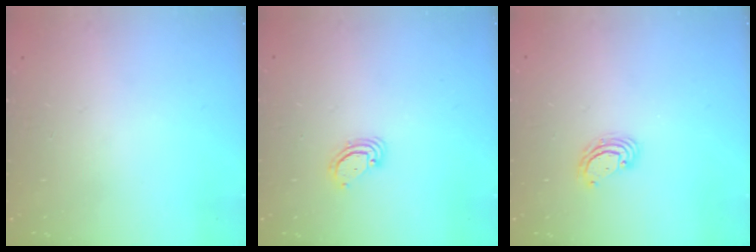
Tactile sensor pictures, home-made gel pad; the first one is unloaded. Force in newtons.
{"total": 2.9, "press": 2.9, "slide": 0.2}
{"total": 3.8, "press": 3.8, "slide": 0.1}